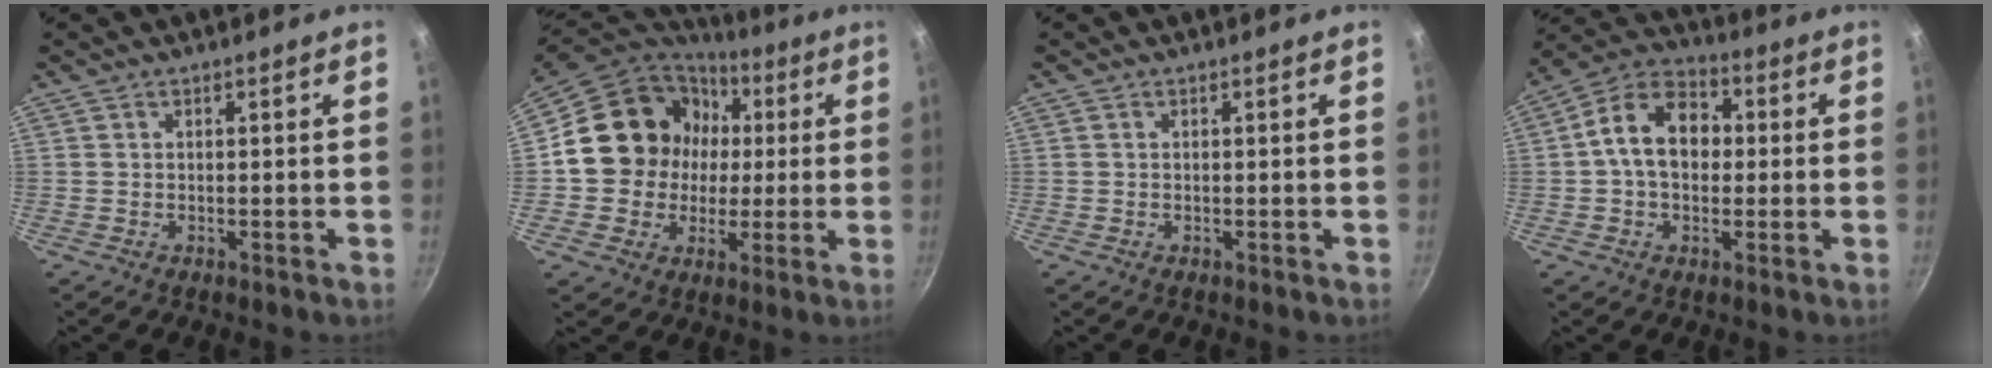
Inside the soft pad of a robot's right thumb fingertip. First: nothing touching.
{"total": 18.0, "force": [2.2, 16.4, 7.1], "torque": [-0.103, 0.026, 0.038]}
{"total": 0.0}
{"total": 12.4, "force": [0.8, 8.9, 8.6], "torque": [-0.108, 0.031, -0.007]}